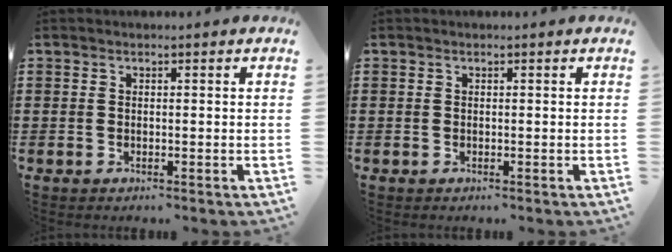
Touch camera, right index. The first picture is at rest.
{"total": 0.0}